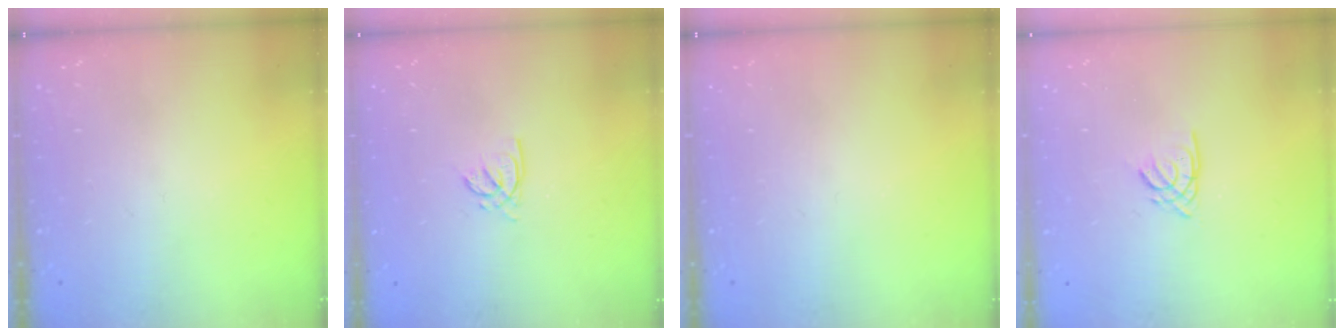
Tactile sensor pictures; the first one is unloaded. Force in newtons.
{"total": 2.6, "press": 2.6, "slide": 0.2}
{"total": 0.0}
{"total": 2.2, "press": 2.2, "slide": 0.0}